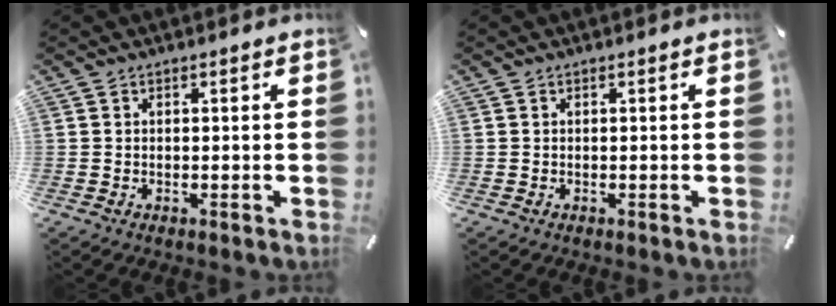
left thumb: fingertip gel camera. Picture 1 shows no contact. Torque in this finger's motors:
{"motor_torque": [0.00, 0.00, 0.00, 0.00, 0.00]}